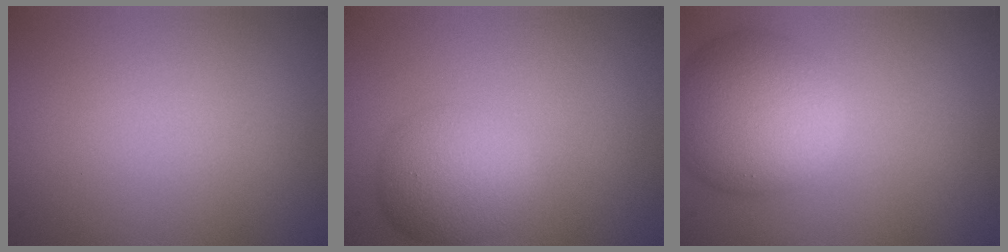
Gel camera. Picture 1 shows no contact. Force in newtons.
{"total": 4.6, "press": 4.6, "slide": 0.1}
{"total": 7.7, "press": 7.7, "slide": 0.4}